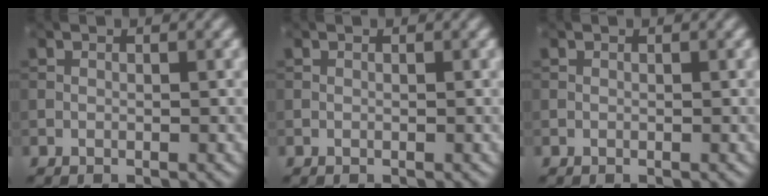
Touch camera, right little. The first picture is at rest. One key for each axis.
{"total": 0.0}
{"total": 0.0}